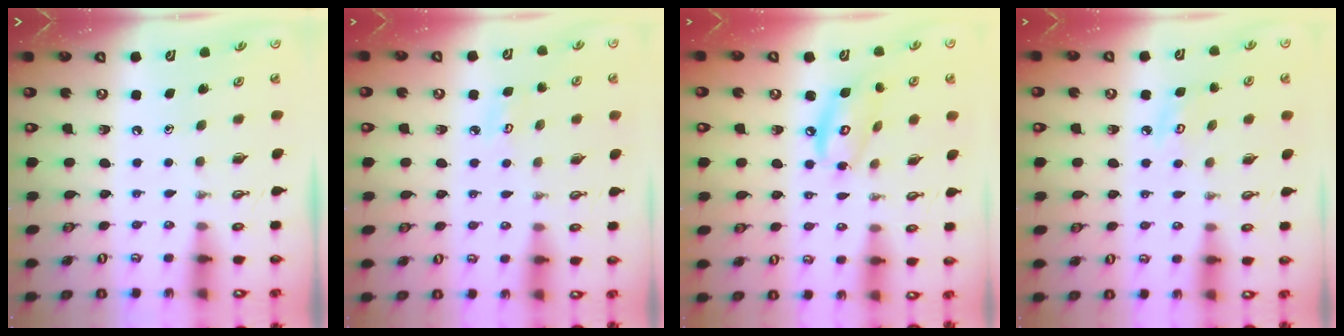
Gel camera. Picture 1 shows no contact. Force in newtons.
{"total": 4.2, "press": 4.2, "slide": 0.4}
{"total": 10.2, "press": 10.2, "slide": 0.5}
{"total": 4.4, "press": 4.3, "slide": 0.4}